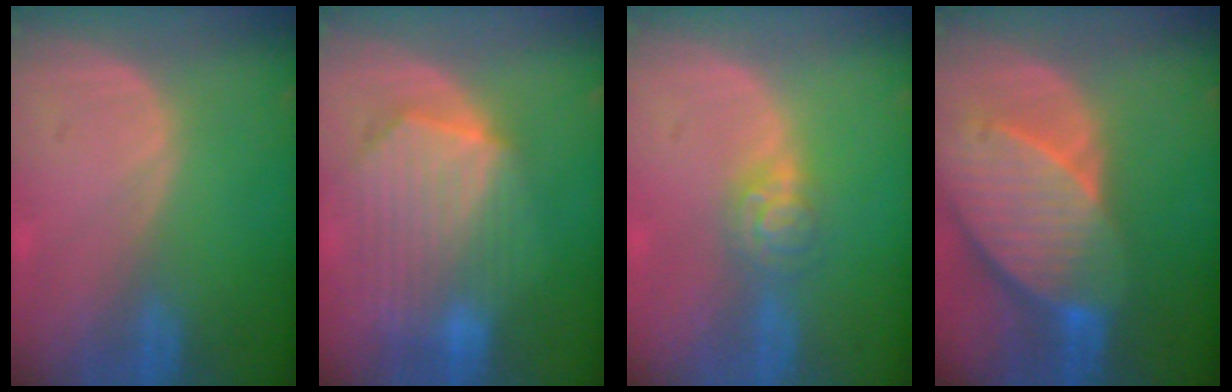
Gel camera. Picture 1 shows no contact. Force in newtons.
{"total": 10.3, "press": 8.9, "slide": 5.3}
{"total": 4.5, "press": 3.9, "slide": 2.3}
{"total": 10.7, "press": 9.4, "slide": 5.0}